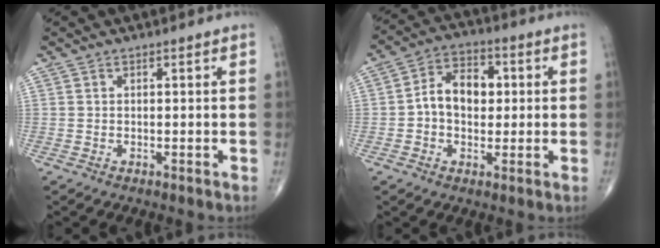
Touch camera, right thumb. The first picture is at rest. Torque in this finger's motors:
{"motor_torque": [0.04, 0.04, 0.49, -0.33, 0.12]}